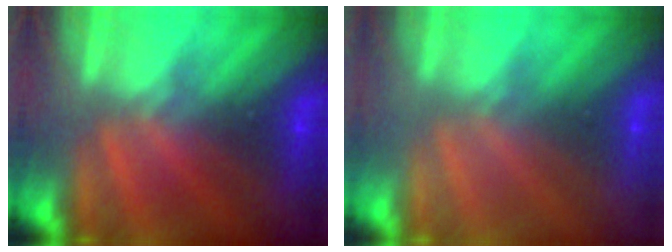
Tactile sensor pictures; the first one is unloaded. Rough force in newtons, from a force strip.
{"total": 2.9}